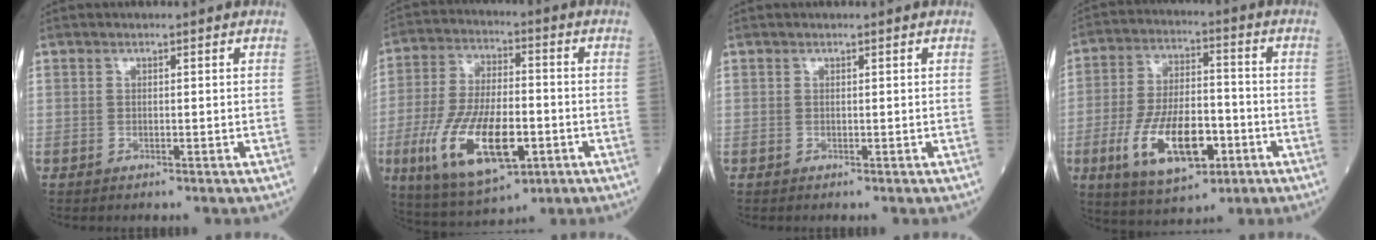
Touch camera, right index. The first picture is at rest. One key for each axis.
{"total": 16.3, "fx": -5.2, "fy": 5.9, "fz": 14.2, "tx": -0.285, "ty": -0.013, "tz": -0.083}
{"total": 0.0}
{"total": 14.1, "fx": -5.1, "fy": 5.7, "fz": 11.8, "tx": -0.230, "ty": -0.002, "tz": -0.083}